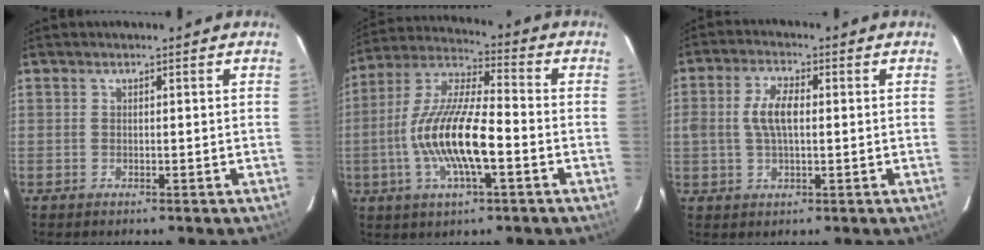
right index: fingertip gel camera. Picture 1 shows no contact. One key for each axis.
{"total": 16.1, "fx": -4.0, "fy": 4.3, "fz": 15.0, "tx": -0.299, "ty": -0.002, "tz": -0.080}
{"total": 6.3, "fx": 0.4, "fy": 2.9, "fz": 5.5, "tx": -0.107, "ty": 0.009, "tz": 0.009}